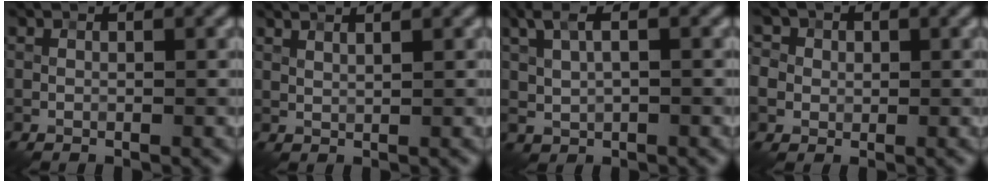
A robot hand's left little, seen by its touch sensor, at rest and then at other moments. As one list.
[{"total": 2.3, "force": [1.8, 0.7, 1.2], "torque": [-0.016, 0.013, 0.010]}, {"total": 3.4, "force": [1.3, 1.6, 2.7], "torque": [-0.063, 0.007, 0.029]}, {"total": 5.2, "force": [0.6, 4.8, 1.9], "torque": [-0.039, 0.030, -0.013]}]